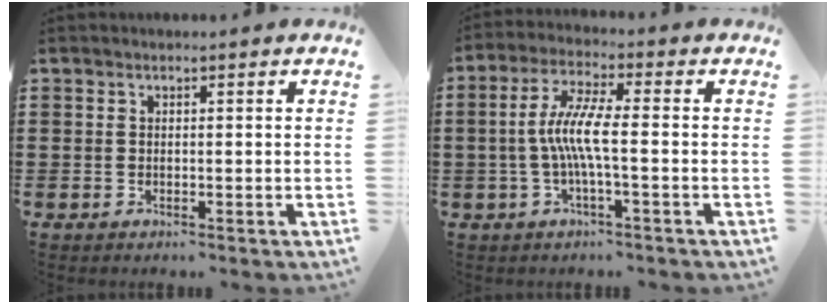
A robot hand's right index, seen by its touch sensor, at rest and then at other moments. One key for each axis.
{"total": 6.9, "fx": -1.2, "fy": 0.6, "fz": 6.7, "tx": -0.149, "ty": -0.012, "tz": -0.034}